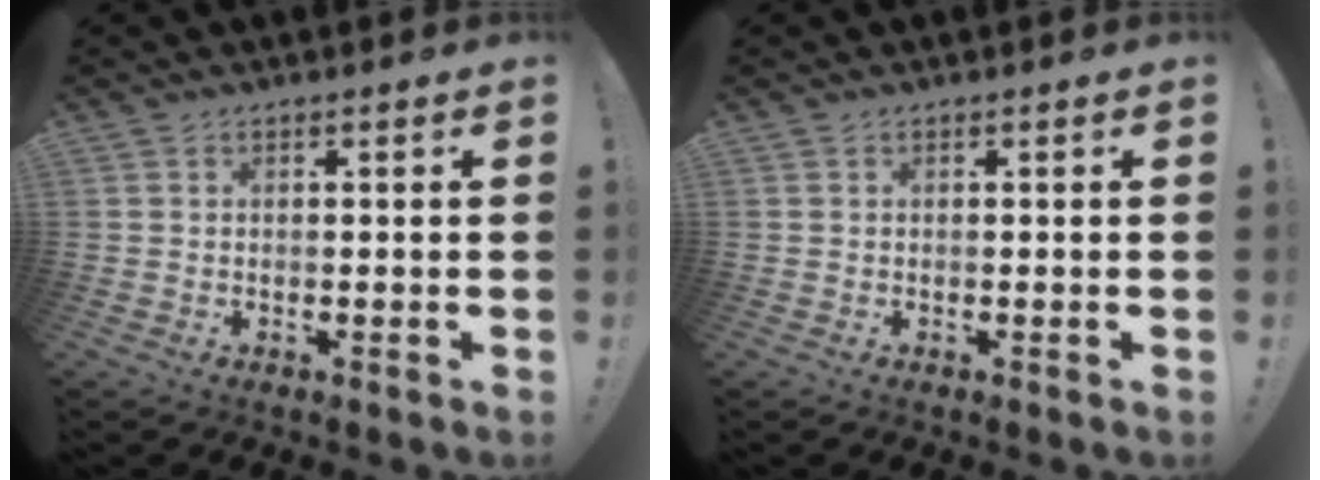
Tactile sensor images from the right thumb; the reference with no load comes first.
{"total": 0.0}